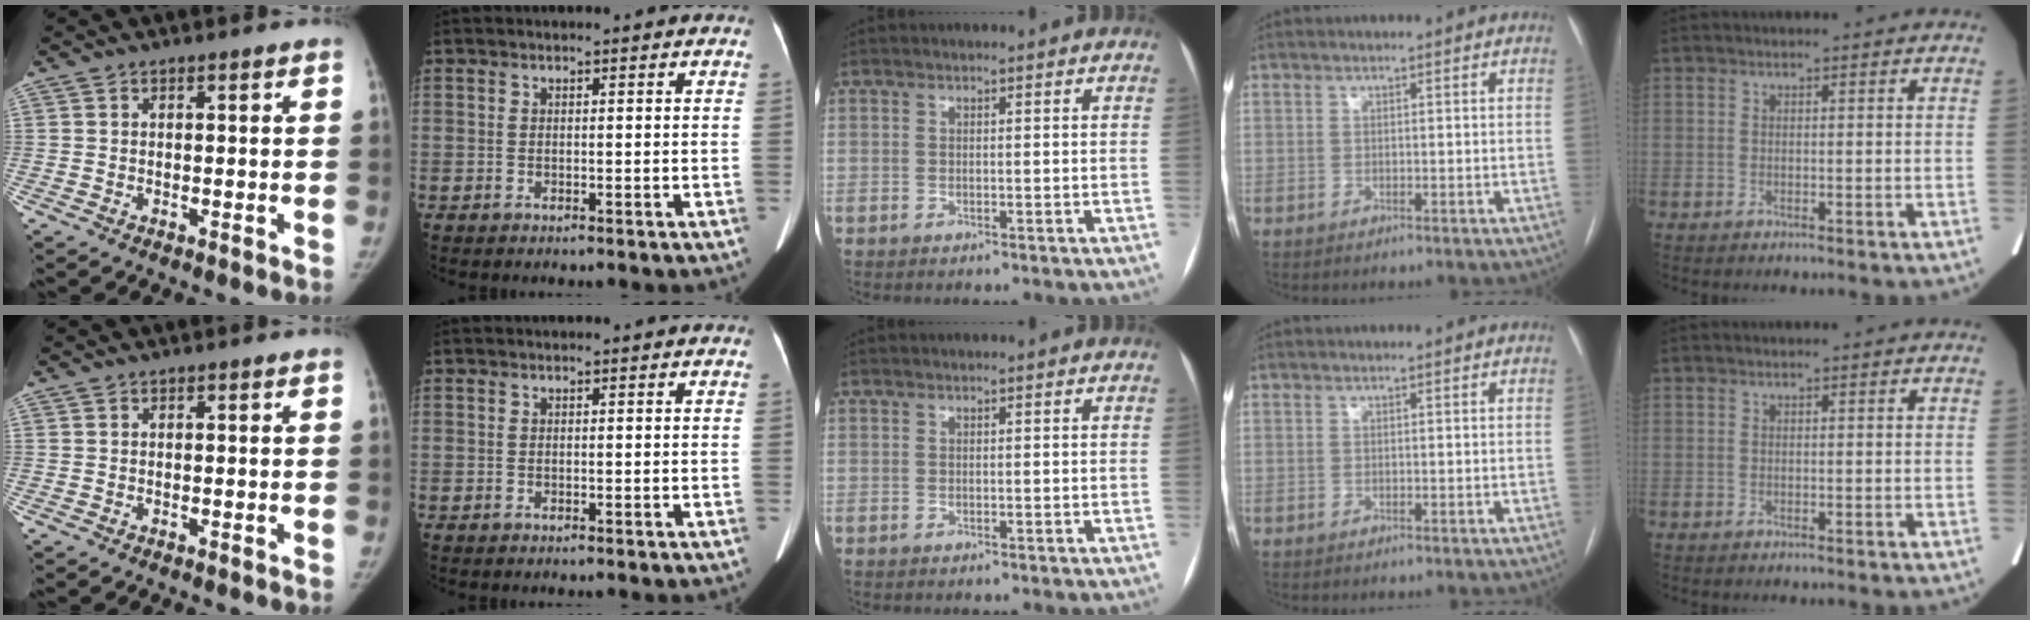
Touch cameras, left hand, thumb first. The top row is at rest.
{}